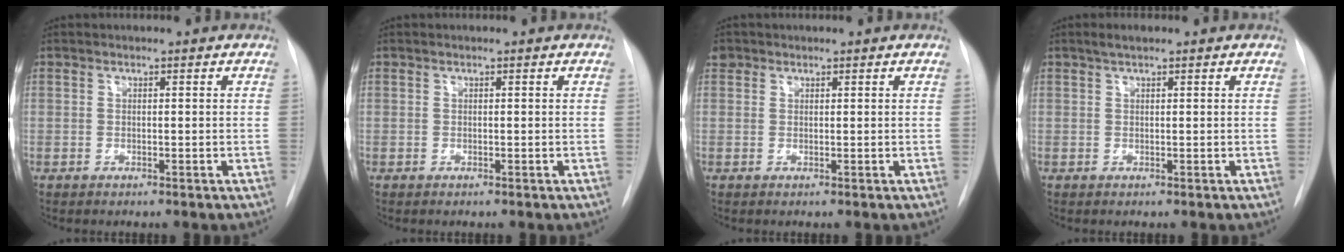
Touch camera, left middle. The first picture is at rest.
{"total": 0.0}
{"total": 1.1, "force": [0.7, 0.8, 0.1], "torque": [0.004, 0.014, 0.010]}
{"total": 1.5, "force": [1.1, 0.3, 1.0], "torque": [-0.020, 0.008, 0.020]}